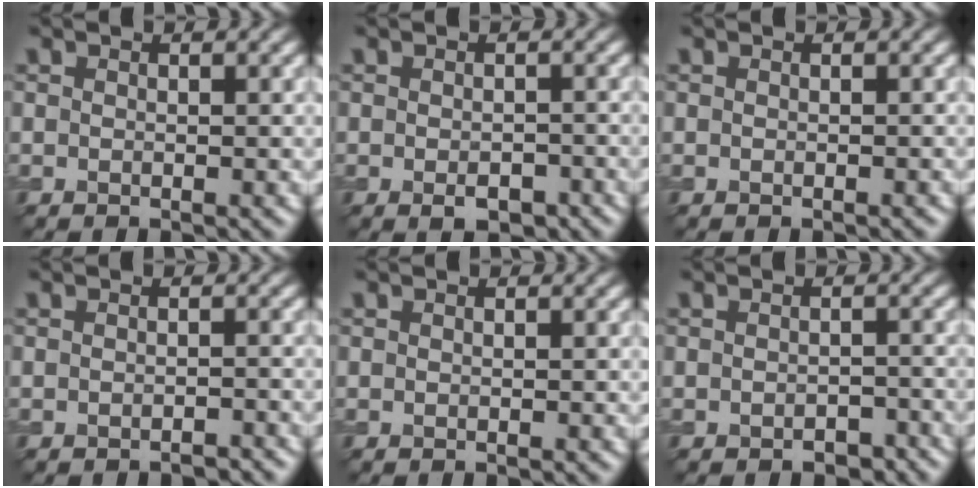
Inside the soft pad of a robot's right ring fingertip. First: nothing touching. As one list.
[{"total": 2.4, "force": [-1.1, 1.2, 1.7], "torque": [-0.026, -0.006, -0.015]}, {"total": 0.0}, {"total": 1.1, "force": [-1.0, 0.2, 0.3], "torque": [-0.003, 0.002, -0.014]}, {"total": 0.0}, {"total": 1.8, "force": [-1.1, 1.1, 0.9], "torque": [-0.013, -0.002, -0.013]}]